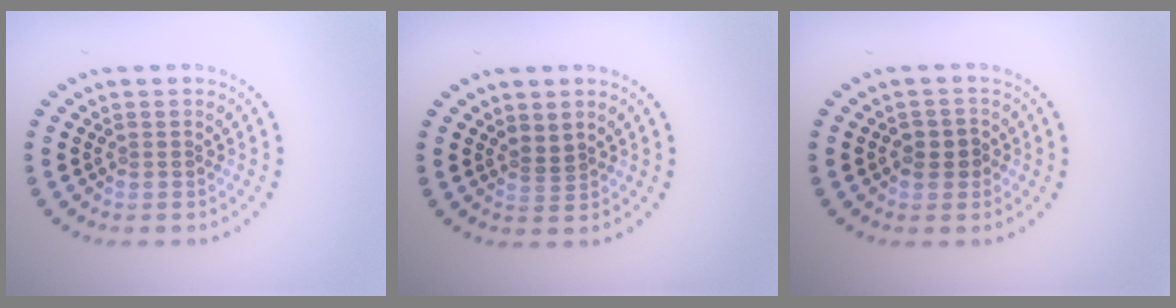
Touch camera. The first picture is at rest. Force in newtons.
{"total": 1.3, "press": 0.9, "slide": 0.9}
{"total": 2.0, "press": 2.0, "slide": 0.5}